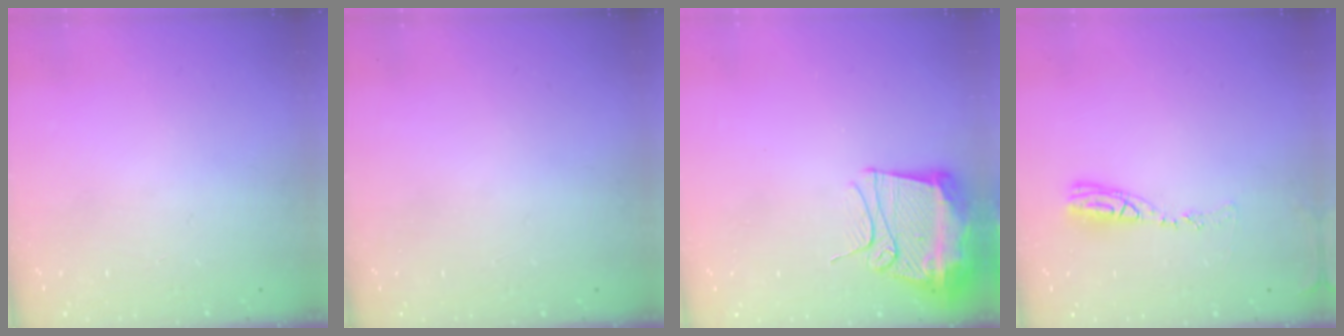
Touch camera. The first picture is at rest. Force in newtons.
{"total": 0.0}
{"total": 13.4, "press": 13.4, "slide": 1.3}
{"total": 8.9, "press": 8.9, "slide": 0.8}